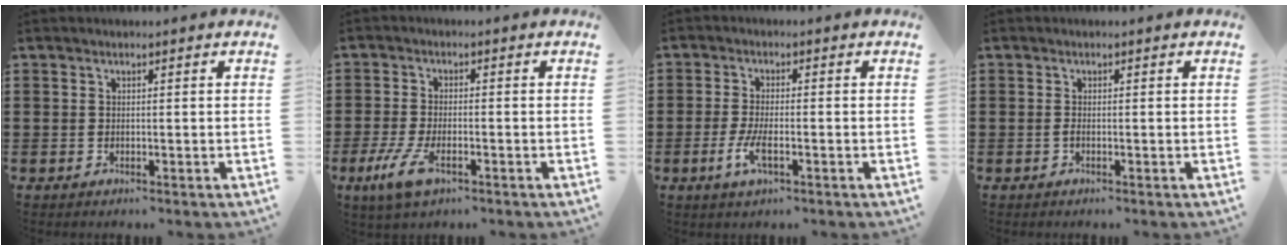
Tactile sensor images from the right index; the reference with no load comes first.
{"total": 4.9, "force": [-2.4, 1.6, 3.9], "torque": [-0.099, -0.012, -0.050]}
{"total": 4.0, "force": [-1.4, 1.4, 3.5], "torque": [-0.077, -0.005, -0.031]}
{"total": 0.6, "force": [-0.3, 0.0, 0.5], "torque": [-0.011, -0.004, -0.004]}